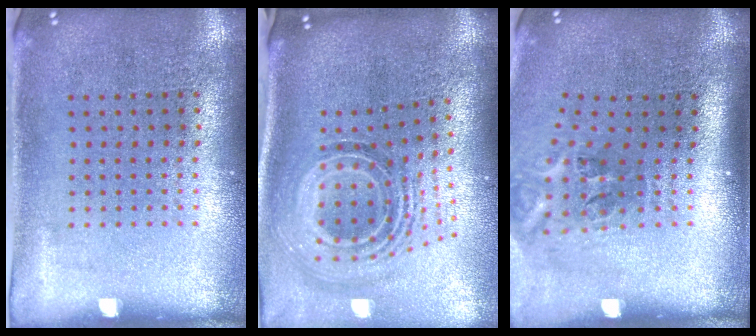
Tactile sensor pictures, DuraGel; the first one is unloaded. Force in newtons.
{"total": 2.0, "press": 1.5, "slide": 1.3}
{"total": 2.4, "press": 1.6, "slide": 1.8}